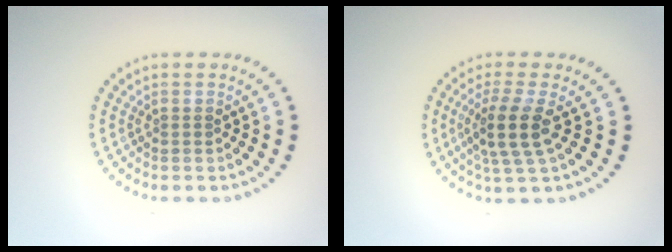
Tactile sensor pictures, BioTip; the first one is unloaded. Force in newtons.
{"total": 3.5, "press": 2.7, "slide": 2.2}